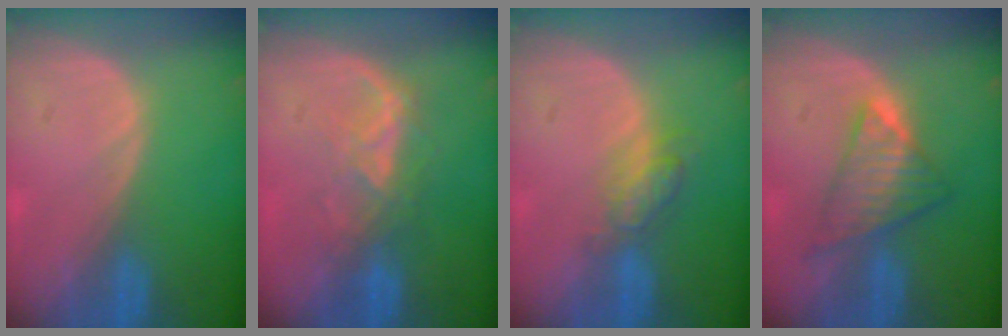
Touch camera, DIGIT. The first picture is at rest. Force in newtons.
{"total": 4.6, "press": 4.6, "slide": 0.6}
{"total": 4.9, "press": 4.3, "slide": 2.3}
{"total": 6.3, "press": 6.2, "slide": 1.4}